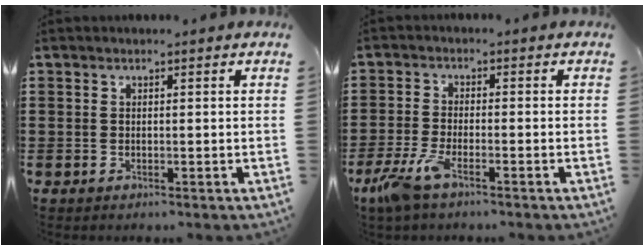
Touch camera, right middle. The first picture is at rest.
{"total": 5.1, "force": [-3.2, 1.1, 3.8], "torque": [-0.096, -0.012, -0.066]}